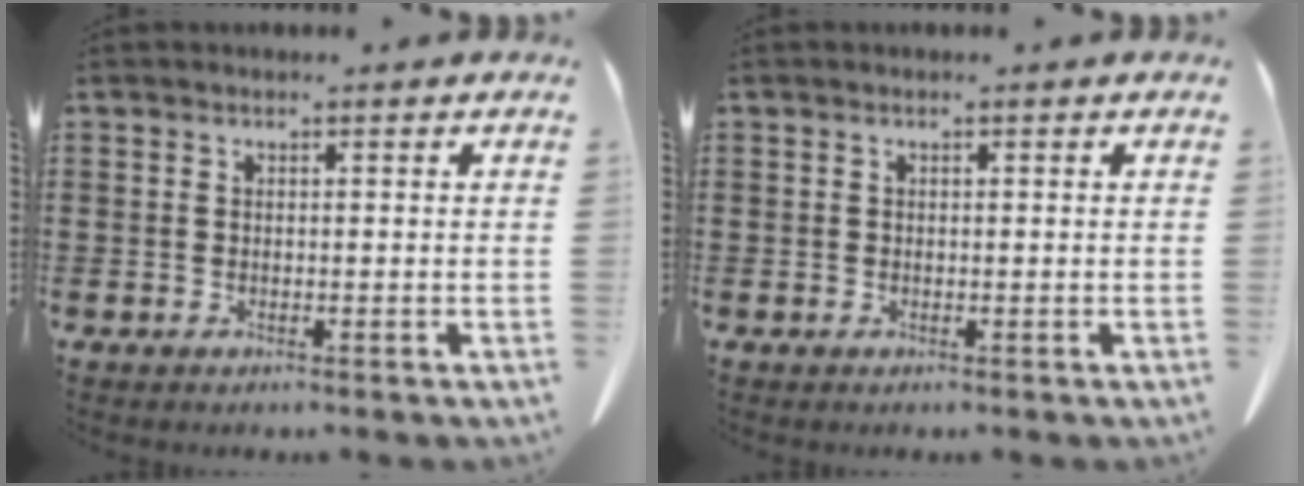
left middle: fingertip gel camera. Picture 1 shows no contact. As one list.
[{"total": 0.0}]